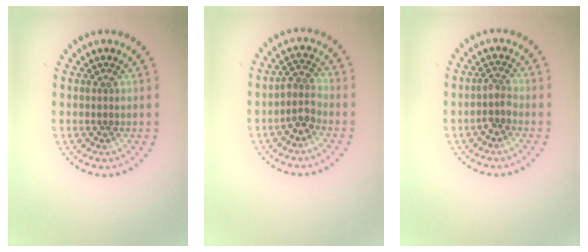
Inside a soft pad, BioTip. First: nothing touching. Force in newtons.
{"total": 2.2, "press": 1.8, "slide": 1.2}
{"total": 1.6, "press": 1.2, "slide": 1.0}